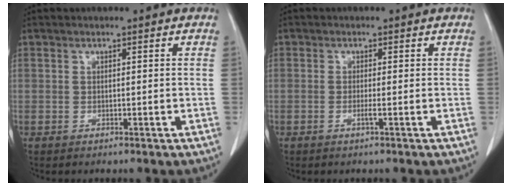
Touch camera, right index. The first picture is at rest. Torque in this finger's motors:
{"motor_torque": [-0.16, 0.06, -0.07, 0.01]}